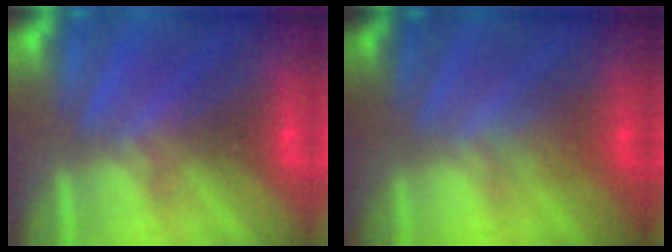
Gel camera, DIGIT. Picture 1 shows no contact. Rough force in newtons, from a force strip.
{"total": 1.4}